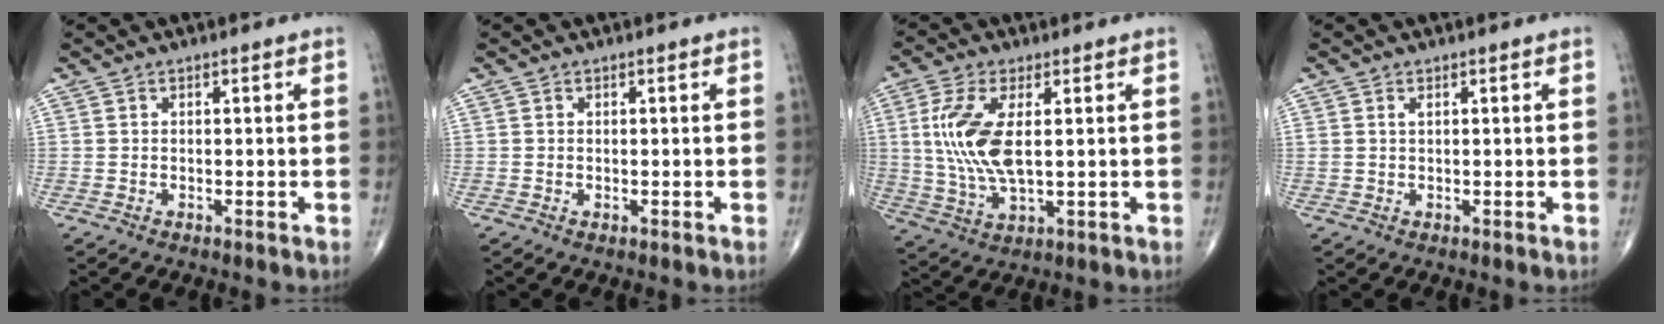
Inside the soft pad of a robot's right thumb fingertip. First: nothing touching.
{"total": 0.0}
{"total": 11.4, "force": [1.7, 4.6, 10.2], "torque": [-0.231, -0.009, 0.040]}
{"total": 0.7, "force": [0.3, 0.2, 0.5], "torque": [-0.013, 0.007, 0.009]}